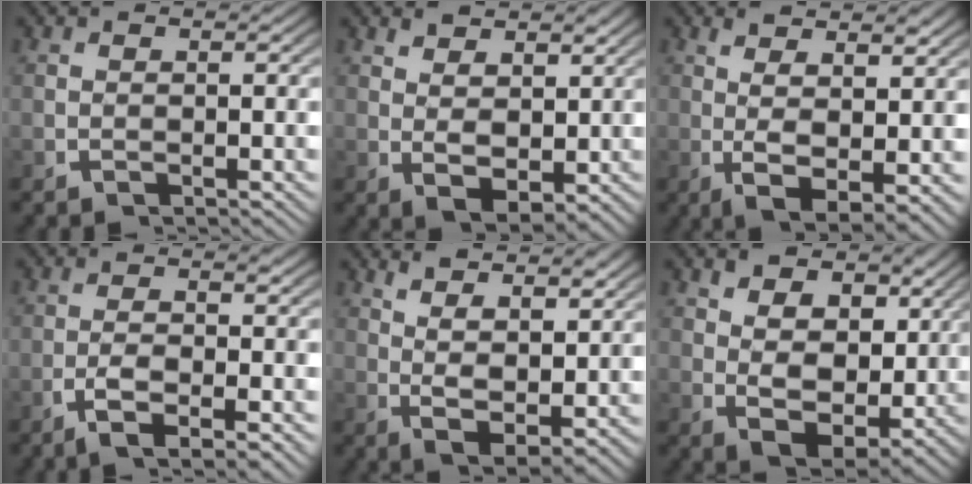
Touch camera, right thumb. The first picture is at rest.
{"total": 4.2, "force": [1.2, 2.9, 2.8], "torque": [-0.047, -0.019, 0.032]}
{"total": 5.8, "force": [-0.1, 3.0, 4.9], "torque": [-0.101, -0.031, 0.017]}
{"total": 4.7, "force": [-2.1, 1.7, 3.8], "torque": [-0.080, -0.012, -0.031]}
{"total": 5.6, "force": [1.2, 3.3, 4.4], "torque": [-0.088, -0.022, 0.035]}
{"total": 8.9, "force": [1.3, 6.5, 6.0], "torque": [-0.119, -0.044, 0.031]}